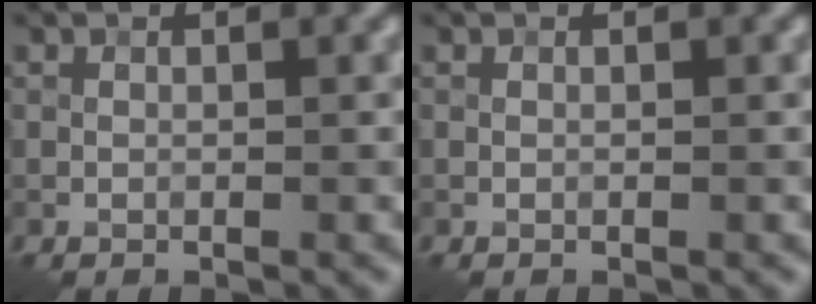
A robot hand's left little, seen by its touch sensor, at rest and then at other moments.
{"total": 0.0}